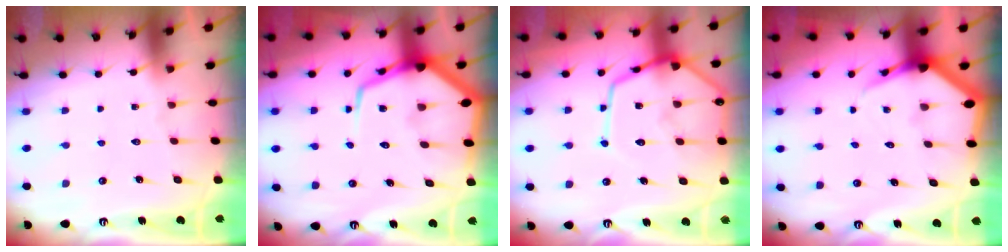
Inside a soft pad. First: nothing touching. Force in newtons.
{"total": 13.3, "press": 13.3, "slide": 1.2}
{"total": 15.5, "press": 15.4, "slide": 1.3}
{"total": 4.6, "press": 4.6, "slide": 0.5}